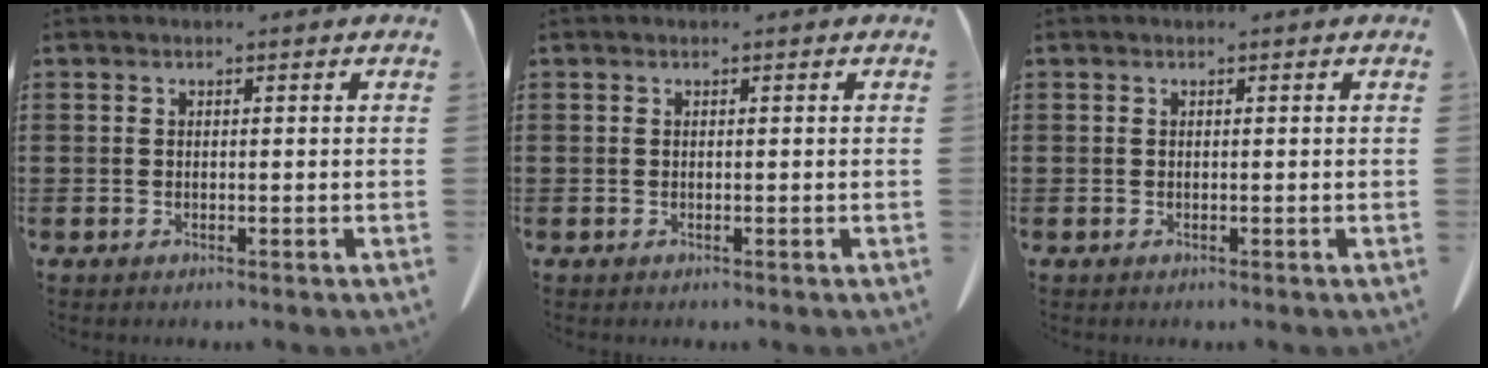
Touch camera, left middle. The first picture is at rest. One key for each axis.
{"total": 0.0}
{"total": 0.0}